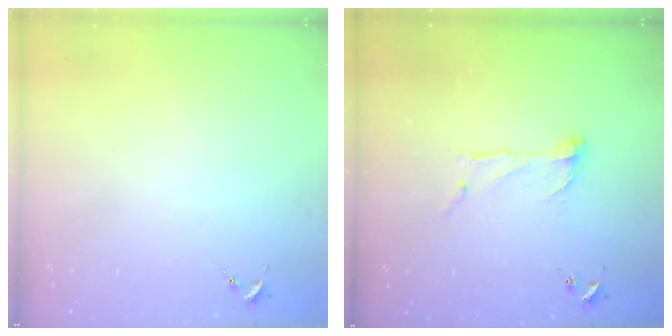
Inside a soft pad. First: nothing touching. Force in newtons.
{"total": 9.0, "press": 9.0, "slide": 0.6}